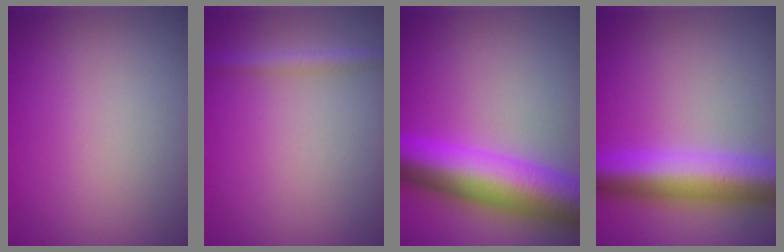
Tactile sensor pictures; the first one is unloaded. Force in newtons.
{"total": 1.7, "press": 1.7, "slide": 0.1}
{"total": 9.9, "press": 9.9, "slide": 0.1}
{"total": 7.8, "press": 7.8, "slide": 0.3}